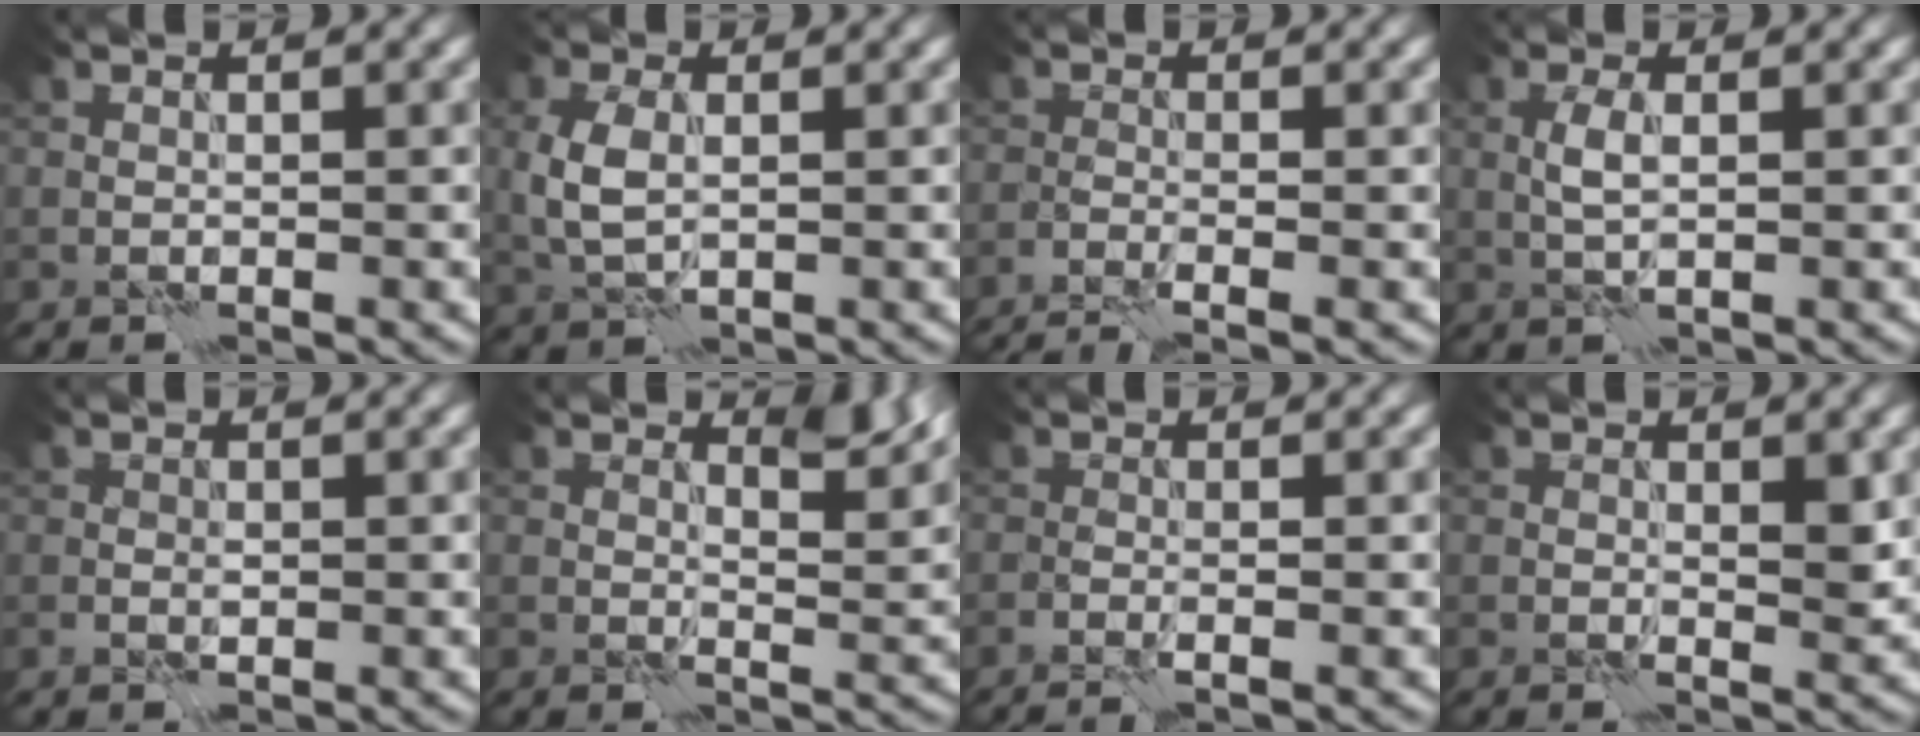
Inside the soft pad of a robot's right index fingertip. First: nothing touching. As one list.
[{"total": 3.8, "force": [0.2, 2.2, 3.0], "torque": [-0.078, 0.003, 0.005]}, {"total": 3.4, "force": [-2.5, 0.6, 2.1], "torque": [-0.036, -0.002, -0.052]}, {"total": 2.1, "force": [0.2, 0.6, 2.0], "torque": [-0.047, 0.004, 0.003]}, {"total": 1.0, "force": [-0.2, 0.6, 0.7], "torque": [-0.012, 0.001, -0.005]}, {"total": 2.7, "force": [1.7, 1.0, 1.9], "torque": [-0.027, -0.009, 0.024]}, {"total": 1.5, "force": [-1.0, 0.2, 1.1], "torque": [-0.017, 0.003, -0.023]}, {"total": 1.9, "force": [0.2, 0.9, 1.7], "torque": [-0.021, -0.004, 0.003]}]